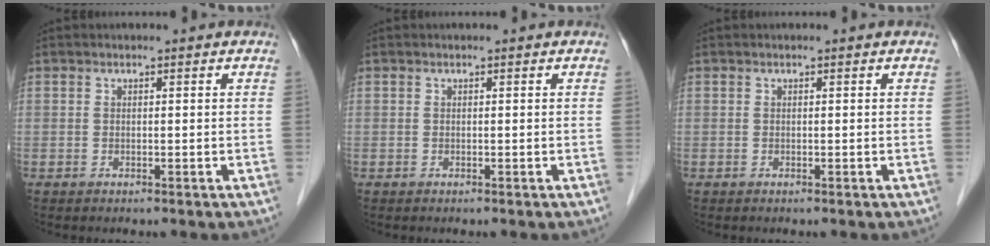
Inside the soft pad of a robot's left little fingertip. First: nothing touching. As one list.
[{"total": 0.0}, {"total": 0.0}]